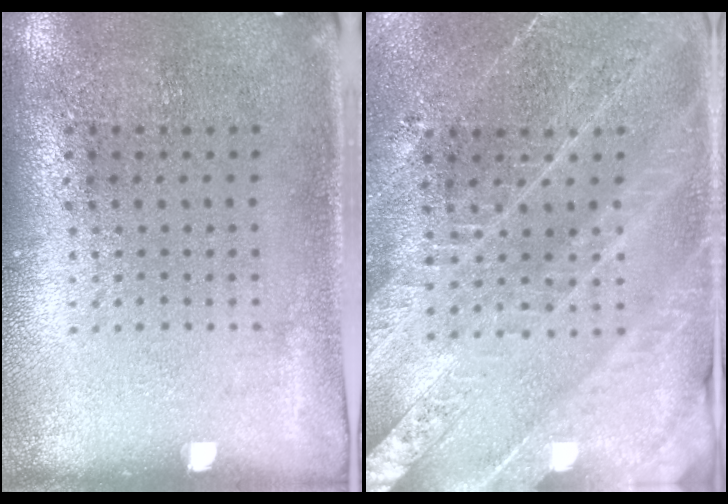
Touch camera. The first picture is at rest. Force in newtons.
{"total": 3.5, "press": 3.3, "slide": 1.1}